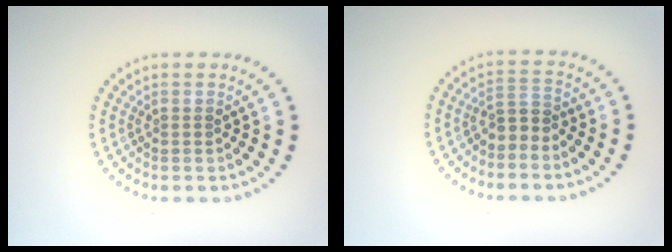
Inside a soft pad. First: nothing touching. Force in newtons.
{"total": 1.9, "press": 1.6, "slide": 1.1}